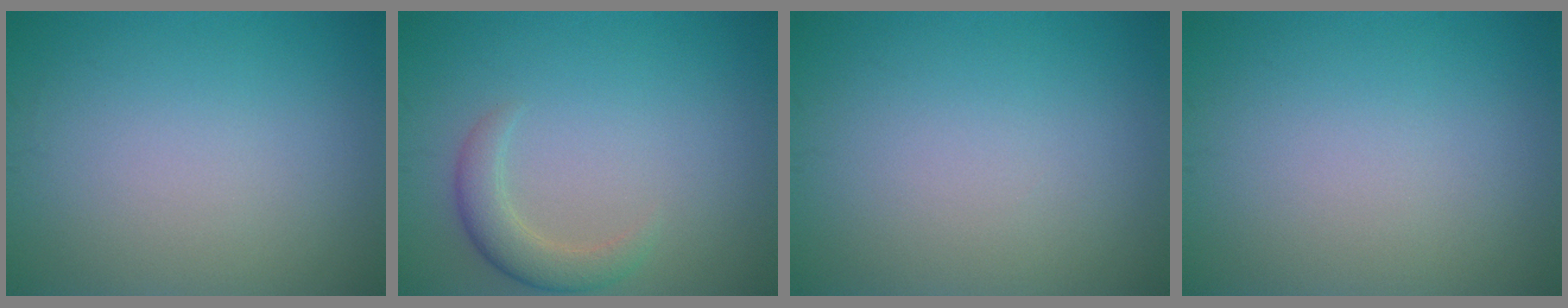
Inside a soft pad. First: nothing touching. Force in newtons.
{"total": 2.8, "press": 2.8, "slide": 0.0}
{"total": 0.0}
{"total": 0.0}